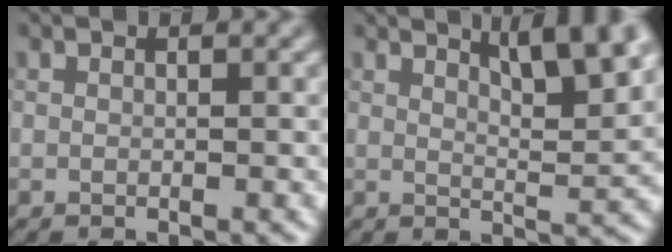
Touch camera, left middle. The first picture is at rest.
{"total": 6.1, "force": [3.6, 1.4, 4.7], "torque": [-0.056, 0.007, 0.054]}